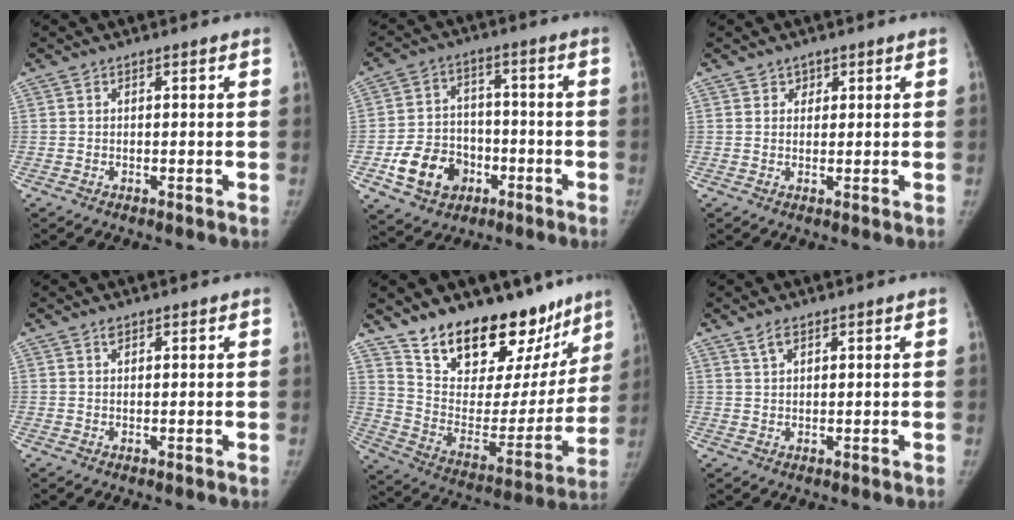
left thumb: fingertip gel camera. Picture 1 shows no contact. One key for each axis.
{"total": 11.8, "fx": -4.7, "fy": 9.3, "fz": 5.5, "tx": -0.070, "ty": 0.026, "tz": -0.074}
{"total": 1.4, "fx": 0.8, "fy": 1.1, "fz": 0.1, "tx": 0.013, "ty": -0.004, "tz": 0.010}
{"total": 0.8, "fx": 0.6, "fy": 0.4, "fz": 0.3, "tx": -0.004, "ty": -0.002, "tz": 0.010}
{"total": 26.5, "fx": 19.8, "fy": 12.3, "fz": 12.5, "tx": -0.148, "ty": -0.104, "tz": 0.310}
{"total": 2.0, "fx": 1.4, "fy": 0.7, "fz": 1.1, "tx": -0.022, "ty": 0.000, "tz": 0.032}